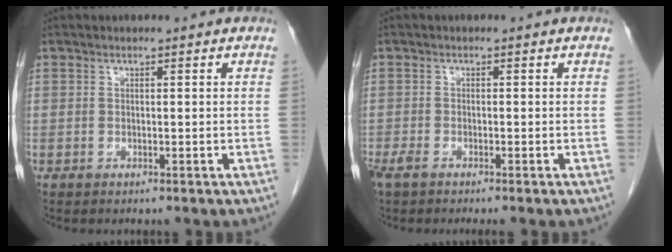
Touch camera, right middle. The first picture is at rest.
{"total": 2.9, "force": [-2.2, 0.8, 1.8], "torque": [-0.037, -0.008, -0.039]}